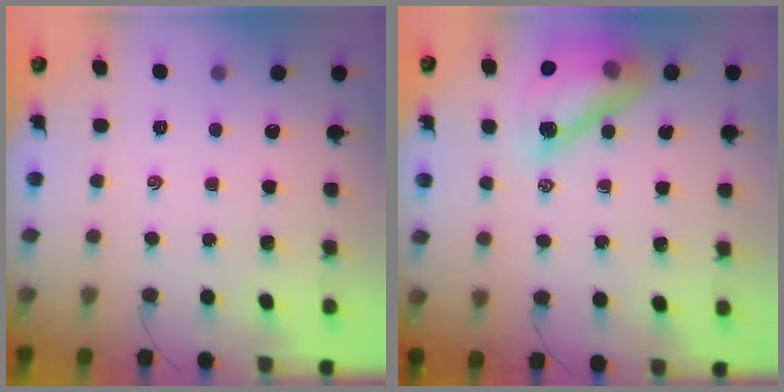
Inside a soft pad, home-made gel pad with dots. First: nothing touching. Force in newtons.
{"total": 15.8, "press": 15.2, "slide": 4.3}